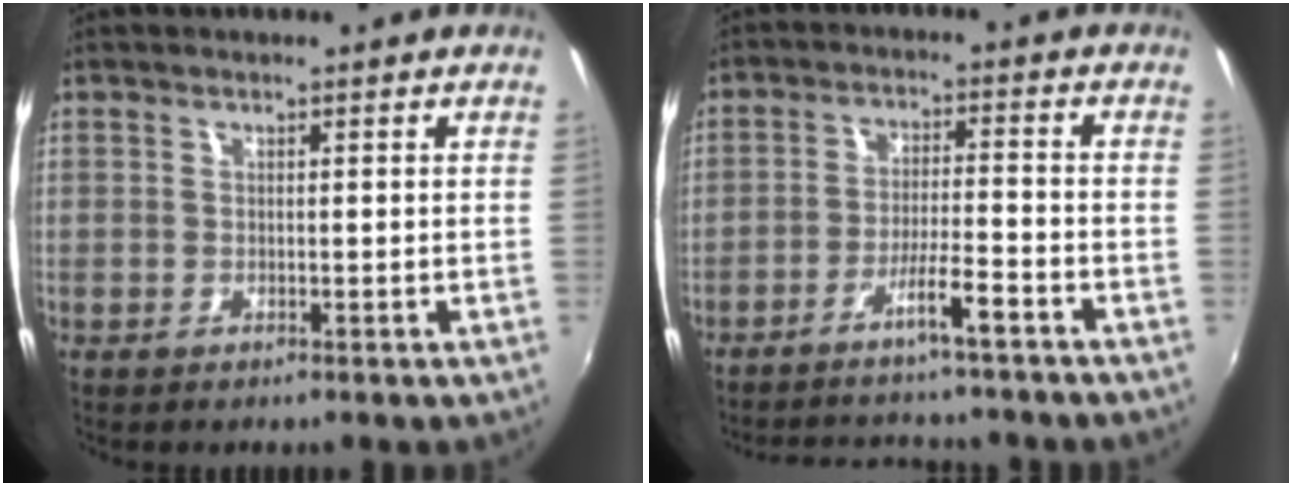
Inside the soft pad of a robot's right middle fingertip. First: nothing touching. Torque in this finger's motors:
{"motor_torque": [1.07, -1.07, 0.25, 0.06]}